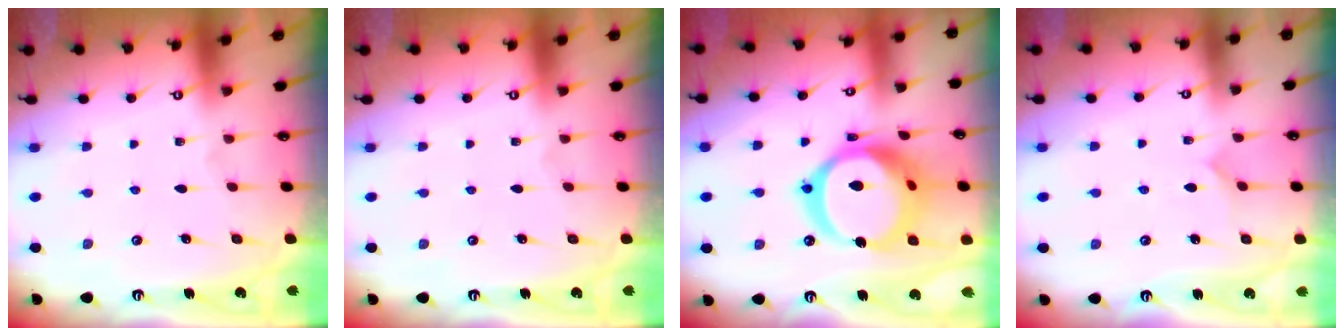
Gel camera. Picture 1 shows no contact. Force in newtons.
{"total": 0.0}
{"total": 23.1, "press": 22.9, "slide": 2.6}
{"total": 2.8, "press": 2.8, "slide": 0.3}